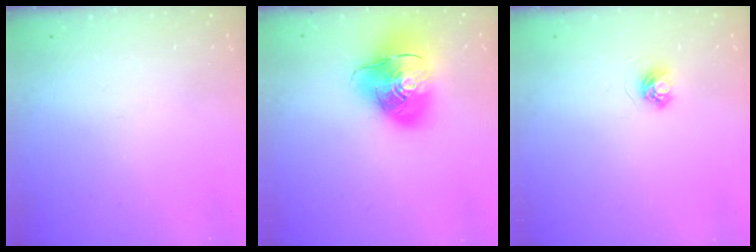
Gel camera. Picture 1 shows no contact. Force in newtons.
{"total": 17.0, "press": 16.8, "slide": 2.6}
{"total": 4.0, "press": 4.0, "slide": 0.4}